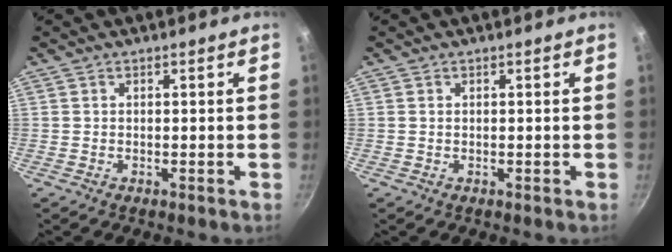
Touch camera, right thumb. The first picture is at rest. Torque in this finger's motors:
{"motor_torque": [-0.19, 0.08, -0.24, 0.11, 0.04]}